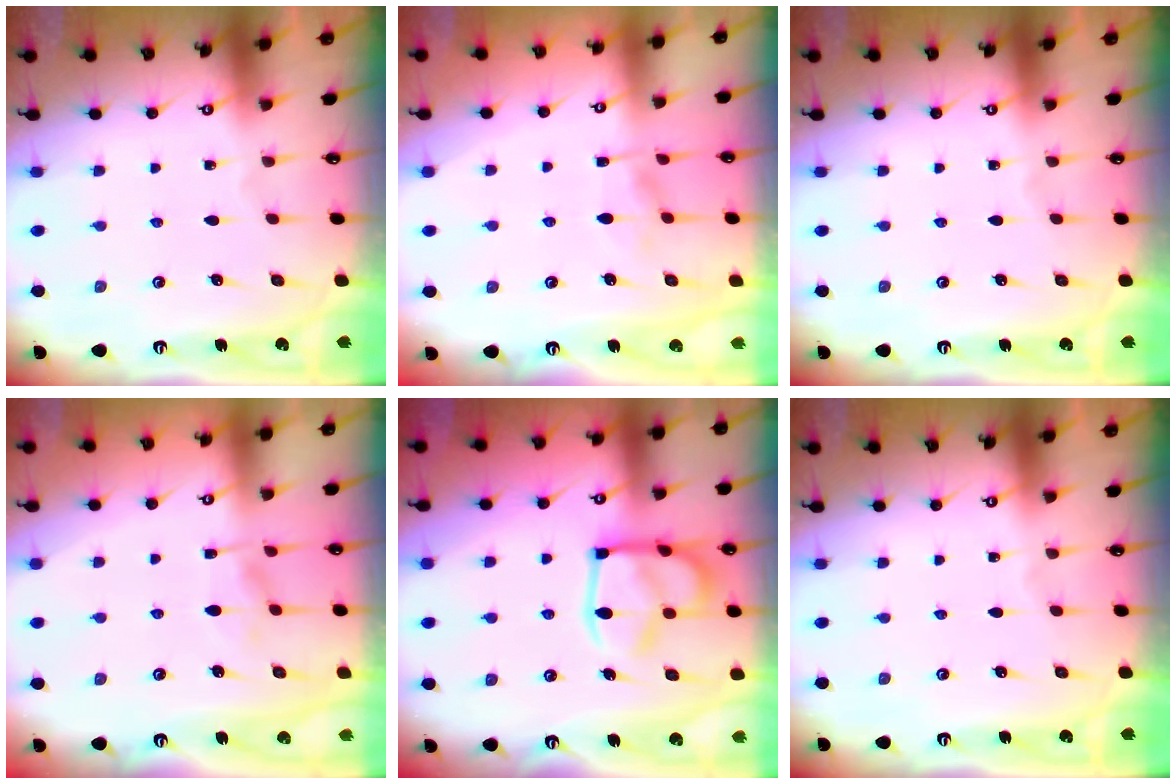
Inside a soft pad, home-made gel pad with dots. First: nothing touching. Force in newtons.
{"total": 2.2, "press": 1.9, "slide": 1.2}
{"total": 0.0}
{"total": 2.2, "press": 1.9, "slide": 1.2}
{"total": 16.3, "press": 16.2, "slide": 1.7}
{"total": 0.0}